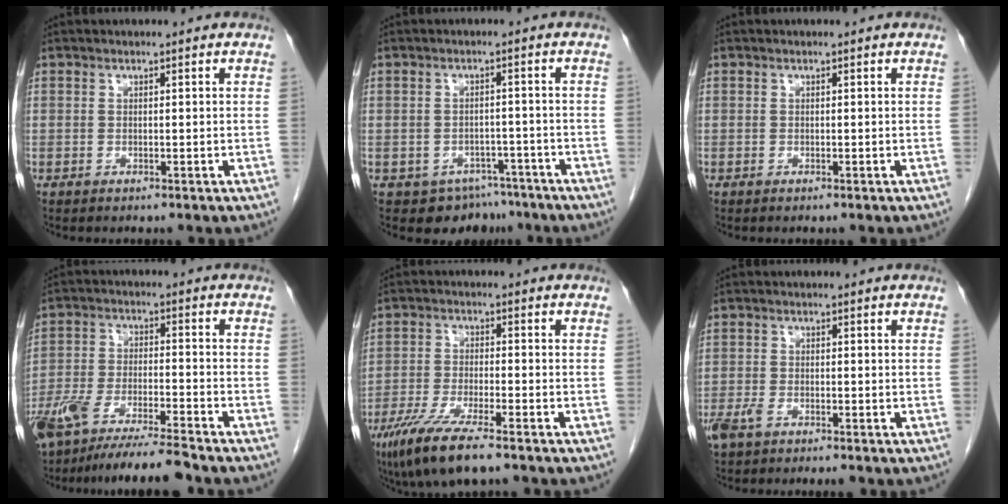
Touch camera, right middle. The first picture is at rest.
{"total": 6.1, "force": [-4.5, 4.0, 0.6], "torque": [0.011, 0.012, -0.058]}
{"total": 0.0}
{"total": 13.4, "force": [-11.2, 0.6, 7.2], "torque": [-0.132, -0.026, -0.193]}
{"total": 9.7, "force": [-6.7, 1.2, 6.9], "torque": [-0.131, -0.025, -0.115]}
{"total": 3.7, "force": [-2.5, 1.2, 2.4], "torque": [-0.052, -0.006, -0.042]}